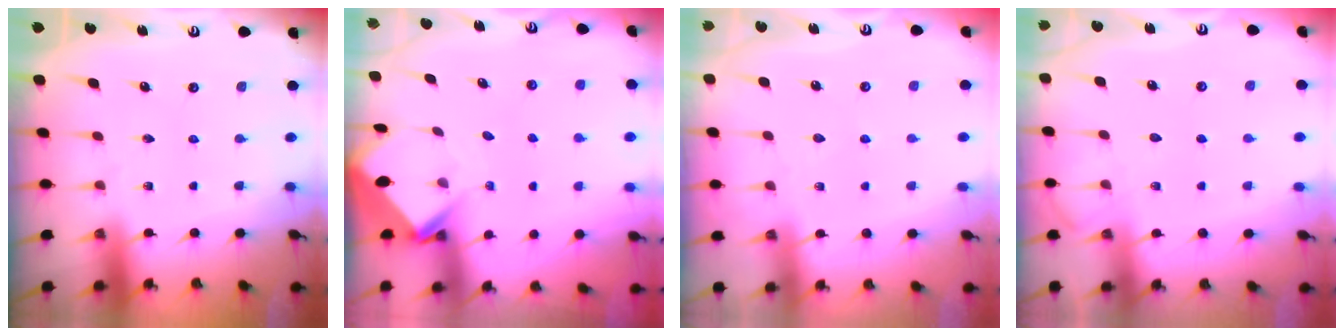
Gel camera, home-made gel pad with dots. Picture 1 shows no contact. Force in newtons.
{"total": 3.9, "press": 3.9, "slide": 0.1}
{"total": 5.0, "press": 4.9, "slide": 0.7}
{"total": 5.9, "press": 5.9, "slide": 0.8}